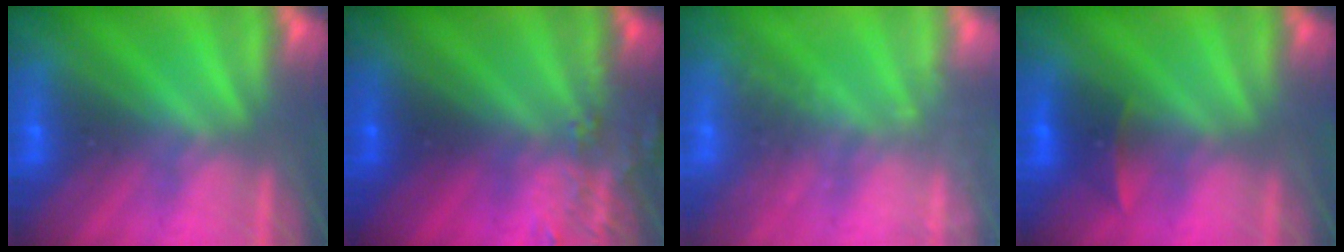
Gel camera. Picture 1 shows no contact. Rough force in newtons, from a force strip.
{"total": 3.7}
{"total": 1.9}
{"total": 1.8}